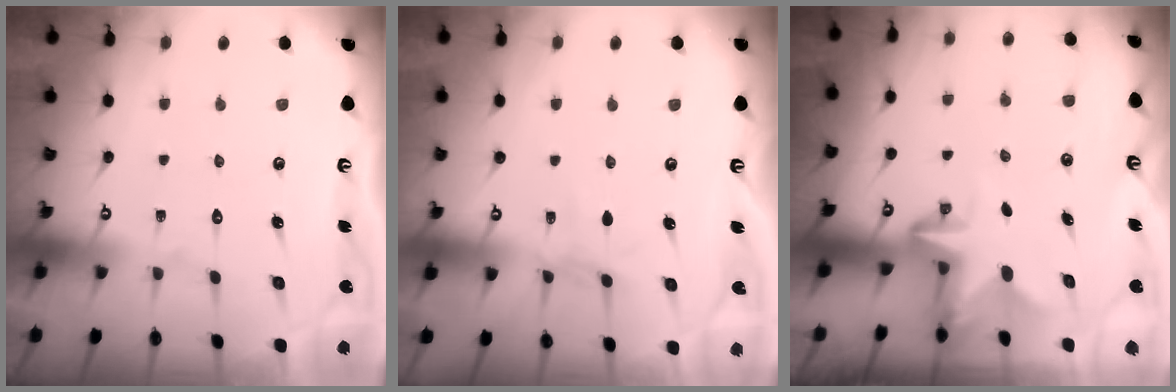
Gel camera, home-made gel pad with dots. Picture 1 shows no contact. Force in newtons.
{"total": 3.4, "press": 3.4, "slide": 0.5}
{"total": 2.6, "press": 2.5, "slide": 0.5}